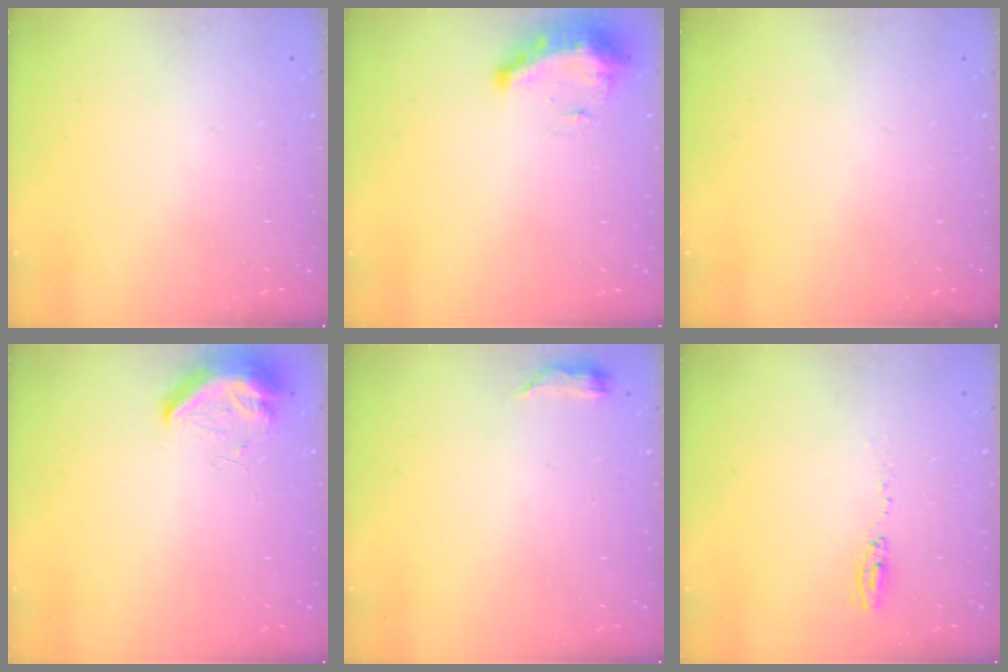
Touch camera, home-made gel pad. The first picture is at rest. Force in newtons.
{"total": 9.0, "press": 9.0, "slide": 0.9}
{"total": 0.0}
{"total": 8.4, "press": 8.3, "slide": 0.7}
{"total": 3.8, "press": 3.3, "slide": 1.9}
{"total": 6.4, "press": 6.2, "slide": 1.6}